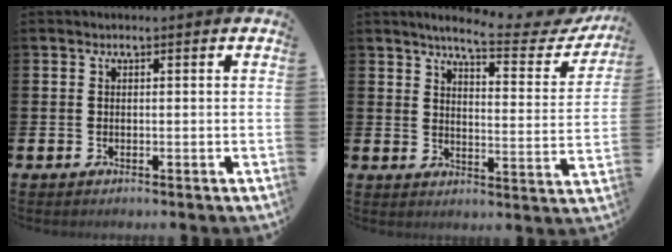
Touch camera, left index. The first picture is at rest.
{"total": 6.5, "force": [5.9, 0.6, 2.6], "torque": [-0.062, -0.037, 0.096]}